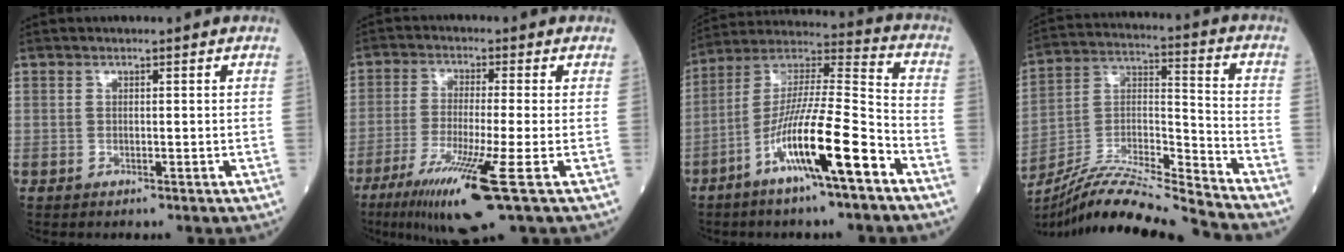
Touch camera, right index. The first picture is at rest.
{"total": 12.2, "force": [-5.9, -0.5, 10.6], "torque": [-0.204, -0.040, -0.103]}
{"total": 16.1, "force": [-7.7, 0.8, 14.1], "torque": [-0.267, -0.009, -0.141]}
{"total": 18.7, "force": [-17.5, -1.3, 6.4], "torque": [-0.120, 0.006, -0.311]}